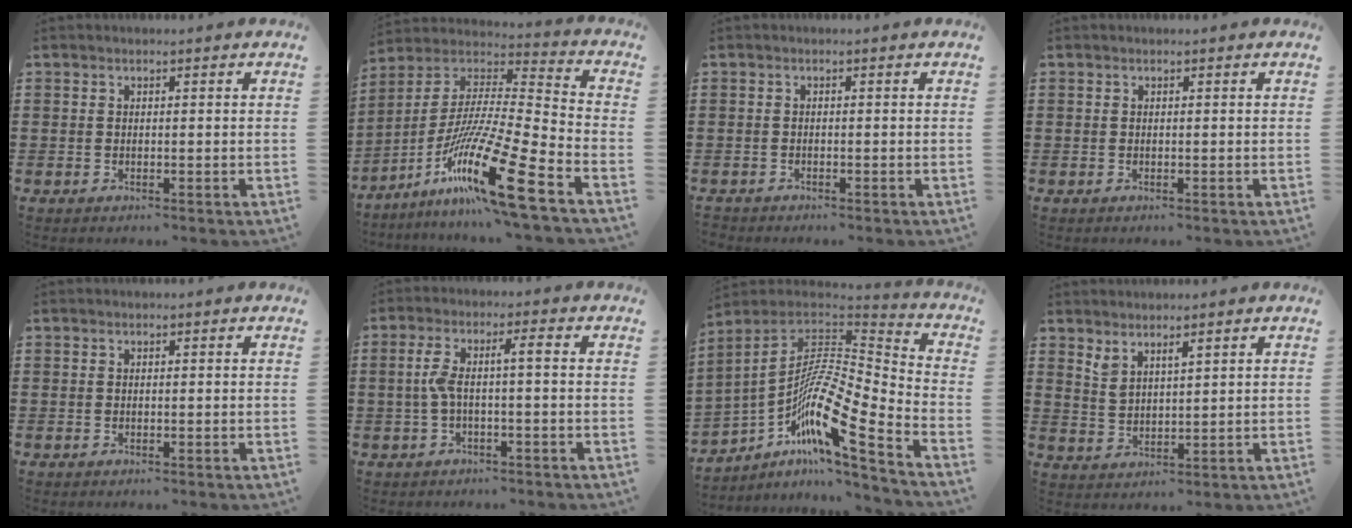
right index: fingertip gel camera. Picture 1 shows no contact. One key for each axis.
{"total": 18.8, "fx": -11.6, "fy": 1.0, "fz": 14.8, "tx": -0.293, "ty": 0.012, "tz": -0.214}
{"total": 0.9, "fx": -0.9, "fy": 0.3, "fz": -0.1, "tx": 0.001, "ty": 0.003, "tz": -0.020}
{"total": 0.0}
{"total": 0.0}
{"total": 4.5, "fx": -0.5, "fy": 0.6, "fz": 4.5, "tx": -0.098, "ty": -0.001, "tz": -0.020}
{"total": 12.5, "fx": -5.5, "fy": 2.4, "fz": 10.9, "tx": -0.235, "ty": -0.027, "tz": -0.123}
{"total": 2.6, "fx": 2.2, "fy": 0.8, "fz": 1.1, "tx": -0.028, "ty": 0.005, "tz": 0.042}